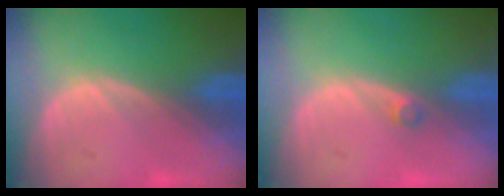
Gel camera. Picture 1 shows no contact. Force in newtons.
{"total": 1.0, "press": 0.9, "slide": 0.5}